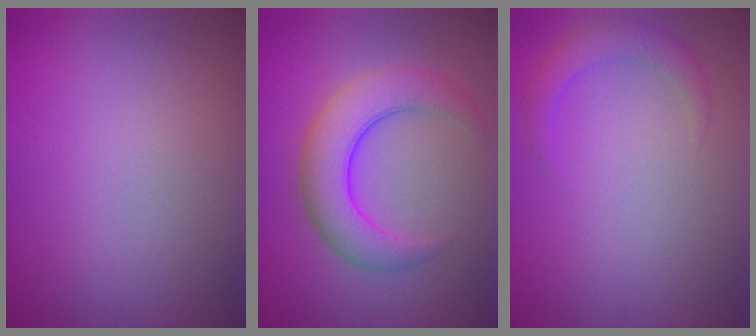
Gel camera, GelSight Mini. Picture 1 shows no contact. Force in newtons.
{"total": 5.5, "press": 5.5, "slide": 0.3}
{"total": 2.1, "press": 2.1, "slide": 0.2}